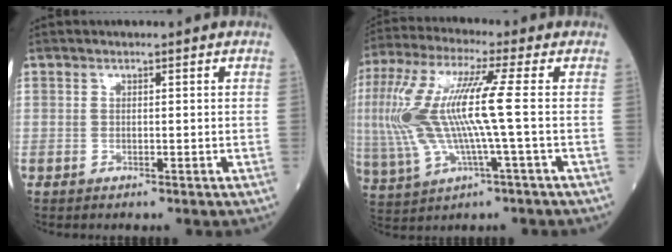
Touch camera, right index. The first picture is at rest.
{"total": 16.6, "force": [0.4, 2.0, 16.4], "torque": [-0.373, 0.017, 0.007]}